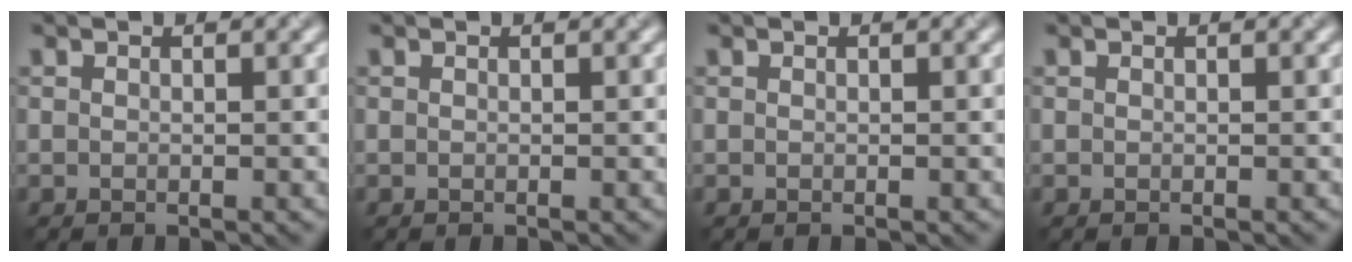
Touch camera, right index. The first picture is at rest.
{"total": 0.0}
{"total": 0.0}
{"total": 0.0}